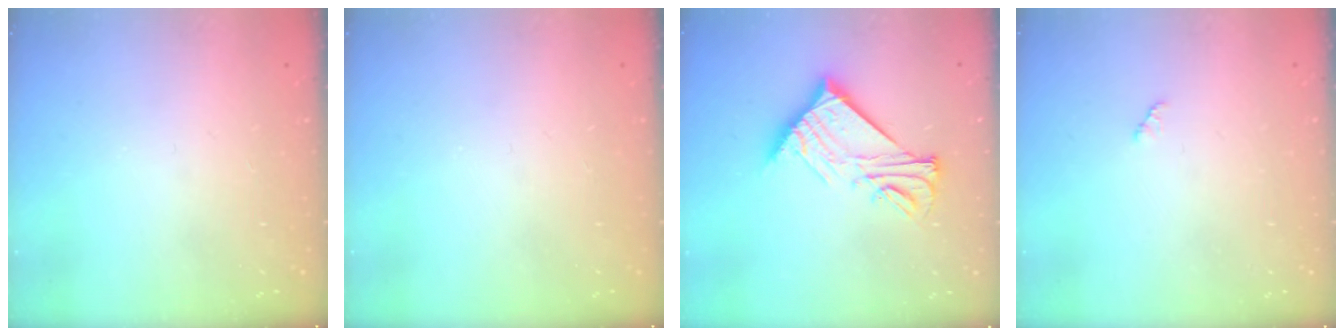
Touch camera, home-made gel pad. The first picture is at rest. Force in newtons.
{"total": 0.0}
{"total": 14.7, "press": 14.7, "slide": 0.4}
{"total": 2.8, "press": 2.8, "slide": 0.4}